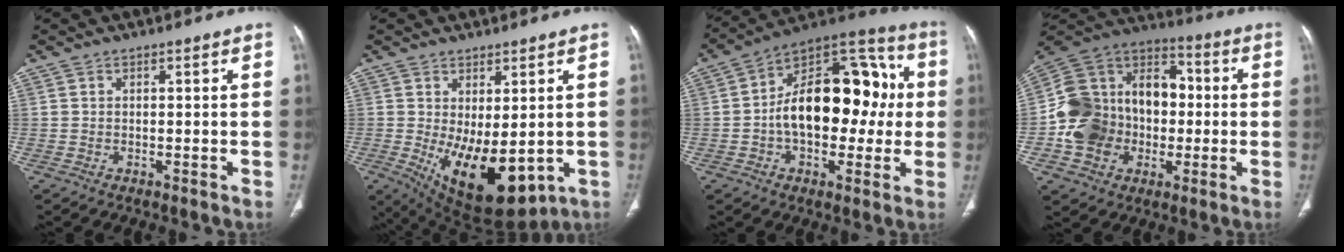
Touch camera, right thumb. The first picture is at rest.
{"total": 14.2, "force": [-2.3, 6.7, 12.3], "torque": [-0.183, -0.021, -0.004]}
{"total": 22.8, "force": [0.3, 13.5, 18.4], "torque": [-0.245, 0.048, 0.000]}
{"total": 22.7, "force": [-2.5, 17.8, 13.9], "torque": [-0.229, 0.045, -0.041]}